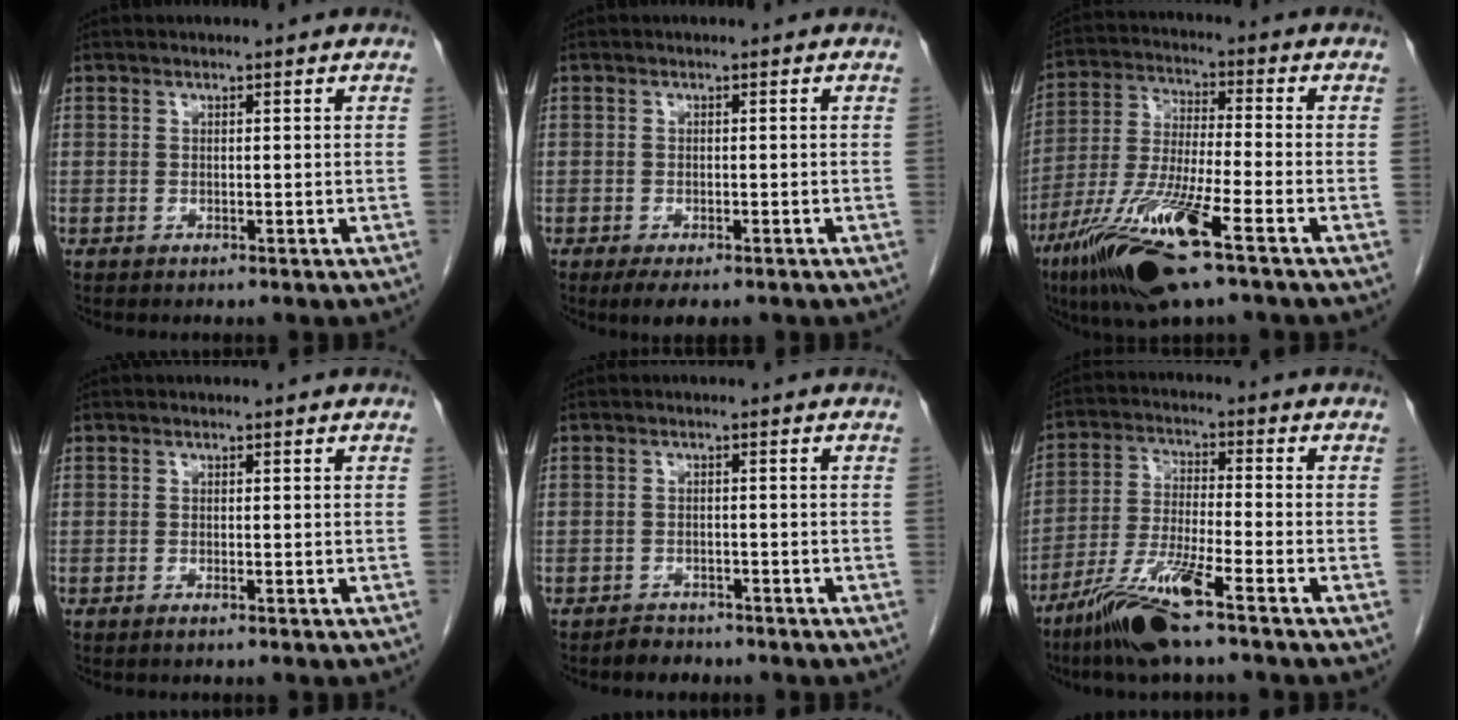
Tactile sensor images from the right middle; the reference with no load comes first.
{"total": 3.9, "force": [-2.8, 1.4, 2.3], "torque": [-0.035, -0.008, -0.040]}
{"total": 15.5, "force": [-8.5, 1.5, 12.9], "torque": [-0.269, -0.034, -0.156]}
{"total": 0.6, "force": [-0.4, 0.0, 0.4], "torque": [-0.010, 0.000, -0.008]}
{"total": 2.3, "force": [-2.1, 1.1, 0.0], "torque": [-0.007, 0.001, -0.032]}
{"total": 10.5, "force": [-7.0, 0.1, 7.7], "torque": [-0.159, -0.028, -0.136]}